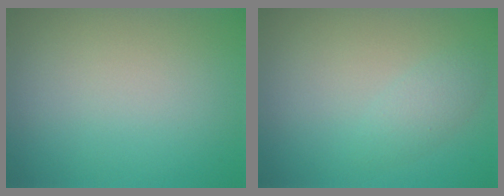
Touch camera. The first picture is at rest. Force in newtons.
{"total": 1.6, "press": 1.6, "slide": 0.0}